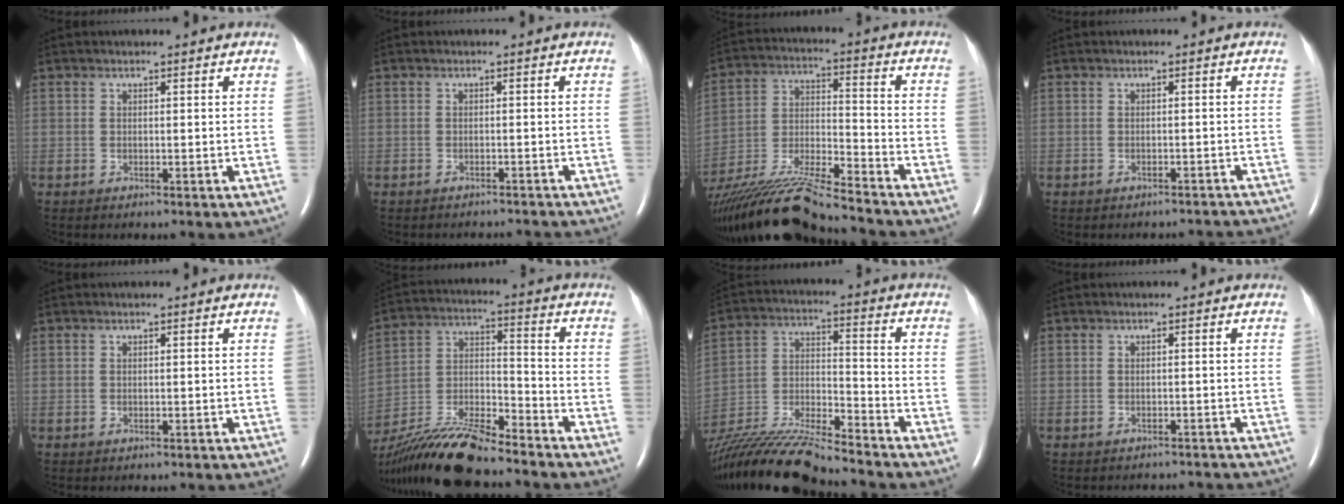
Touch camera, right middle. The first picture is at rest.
{"total": 4.5, "force": [-4.3, 1.1, 0.6], "torque": [-0.001, -0.003, -0.046]}
{"total": 21.0, "force": [-18.4, 1.1, 10.0], "torque": [-0.228, -0.030, -0.327]}
{"total": 5.6, "force": [-5.2, 1.7, 0.8], "torque": [0.000, 0.005, -0.049]}
{"total": 0.0}
{"total": 18.9, "force": [-16.7, 1.9, 8.6], "torque": [-0.189, -0.016, -0.305]}
{"total": 19.7, "force": [-18.0, 0.9, 8.0], "torque": [-0.184, -0.017, -0.320]}
{"total": 5.2, "force": [-4.9, 1.5, 0.7], "torque": [-0.002, -0.001, -0.049]}